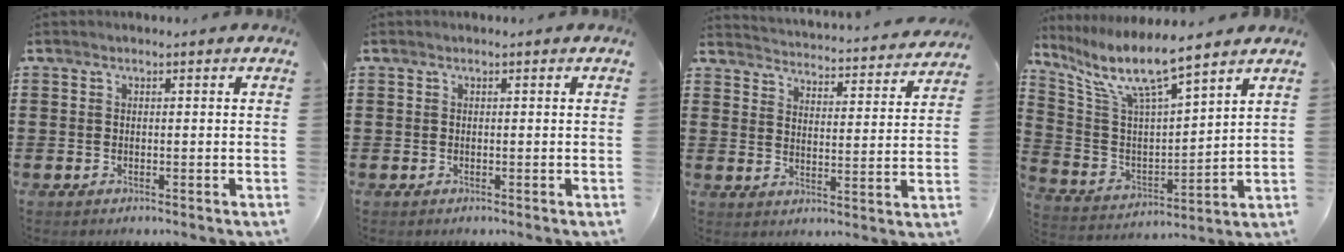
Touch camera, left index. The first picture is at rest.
{"total": 0.0}
{"total": 3.1, "force": [3.1, -0.5, -0.1], "torque": [-0.021, -0.036, 0.045]}
{"total": 8.6, "force": [6.8, 1.2, 5.1], "torque": [-0.128, -0.041, 0.112]}